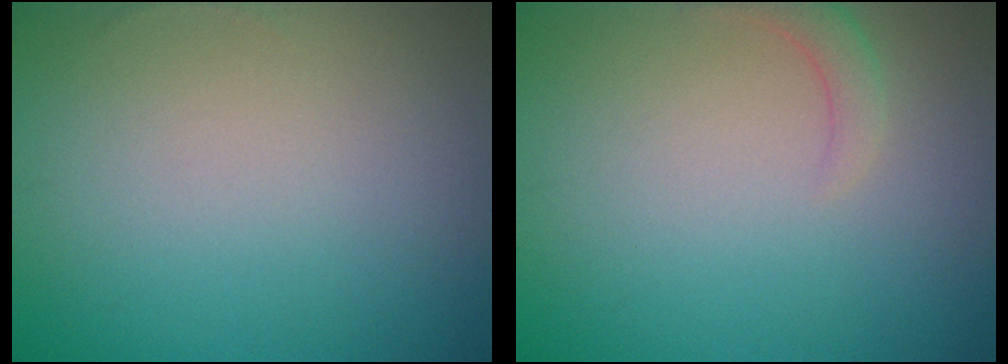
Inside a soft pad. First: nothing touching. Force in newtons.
{"total": 1.6, "press": 1.6, "slide": 0.3}